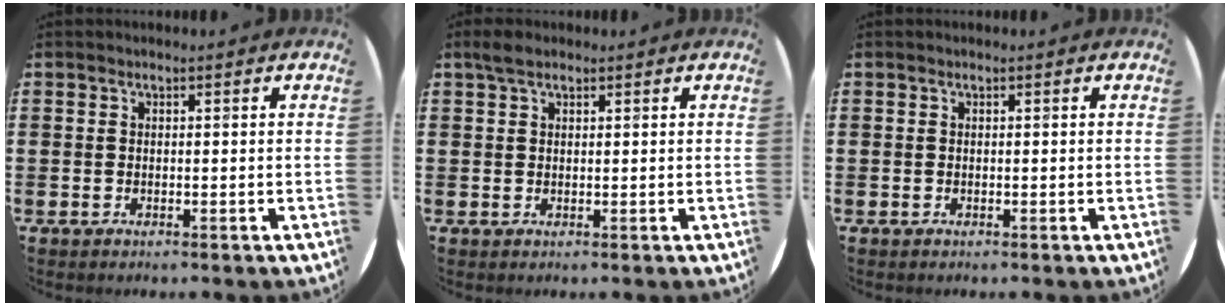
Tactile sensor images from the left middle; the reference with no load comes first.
{"total": 2.0, "force": [1.5, 0.9, 1.0], "torque": [-0.014, 0.004, 0.025]}
{"total": 0.0}